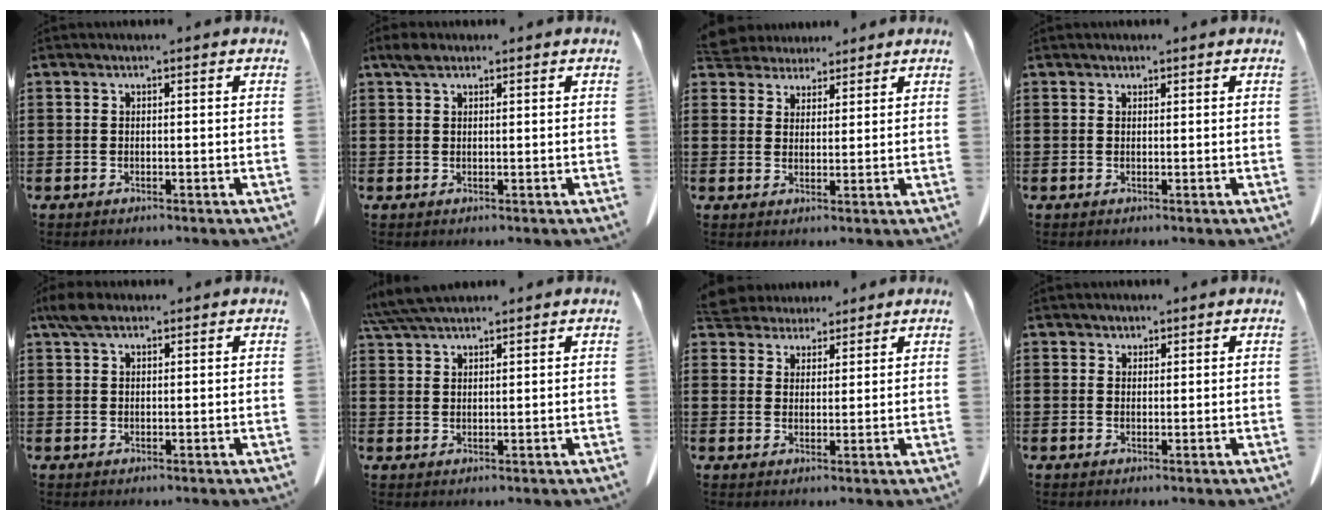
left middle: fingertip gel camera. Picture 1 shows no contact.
{"total": 1.9, "force": [1.2, 0.8, 1.1], "torque": [-0.027, 0.004, 0.023]}
{"total": 4.1, "force": [3.8, 1.5, 0.1], "torque": [-0.019, -0.009, 0.074]}
{"total": 0.7, "force": [0.6, 0.3, 0.0], "torque": [-0.002, -0.001, 0.013]}
{"total": 3.1, "force": [2.1, 1.2, 2.0], "torque": [-0.046, 0.005, 0.039]}
{"total": 5.0, "force": [4.3, 0.5, 2.5], "torque": [-0.061, -0.006, 0.081]}
{"total": 4.5, "force": [4.2, 1.6, 0.2], "torque": [-0.024, -0.010, 0.080]}
{"total": 1.4, "force": [1.3, 0.7, -0.1], "torque": [-0.003, 0.001, 0.026]}